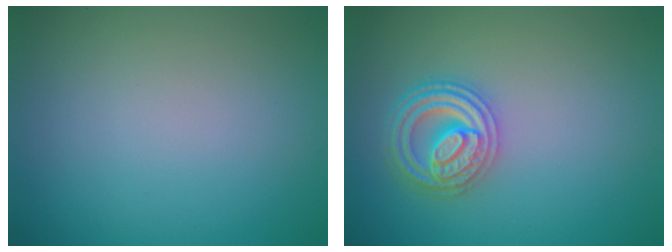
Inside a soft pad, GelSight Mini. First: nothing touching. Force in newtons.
{"total": 4.1, "press": 3.7, "slide": 1.6}